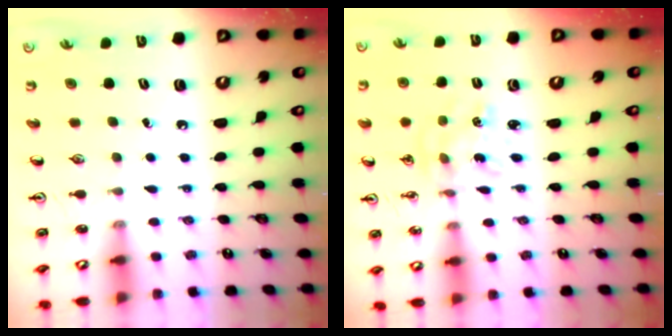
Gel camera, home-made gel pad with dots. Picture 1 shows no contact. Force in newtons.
{"total": 2.4, "press": 2.3, "slide": 0.3}